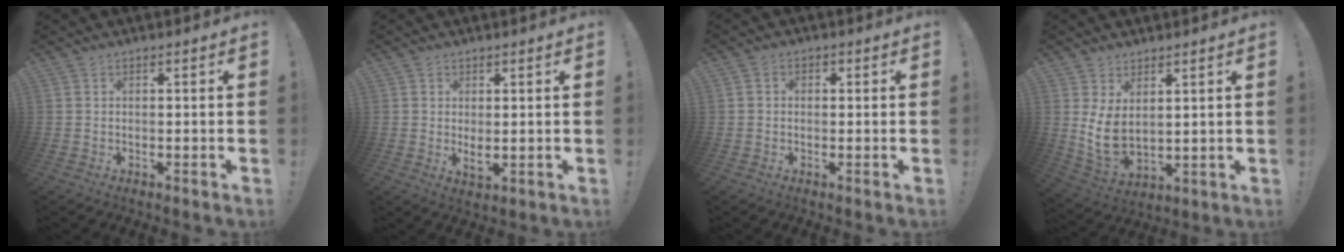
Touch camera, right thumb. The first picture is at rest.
{"total": 3.0, "force": [1.0, 2.1, 1.9], "torque": [-0.021, -0.010, 0.018]}
{"total": 1.9, "force": [-0.6, 1.5, 0.9], "torque": [-0.010, 0.007, -0.012]}
{"total": 8.0, "force": [2.7, 4.7, 5.8], "torque": [-0.117, -0.029, 0.053]}